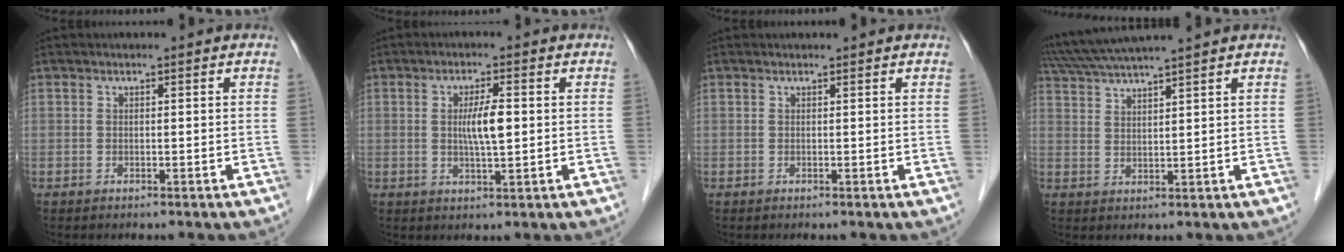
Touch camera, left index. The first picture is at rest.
{"total": 4.5, "force": [0.3, 0.6, 4.5], "torque": [-0.081, 0.001, 0.006]}
{"total": 1.4, "force": [1.4, 0.3, 0.3], "torque": [-0.012, 0.016, 0.015]}
{"total": 9.6, "force": [8.4, -1.3, 4.3], "torque": [-0.079, 0.026, 0.142]}